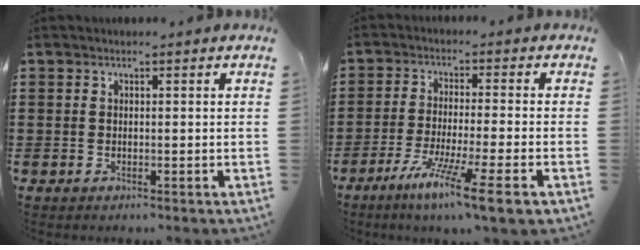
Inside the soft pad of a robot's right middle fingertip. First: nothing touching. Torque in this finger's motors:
{"motor_torque": [2.14, 0.00, 0.69, 0.21]}